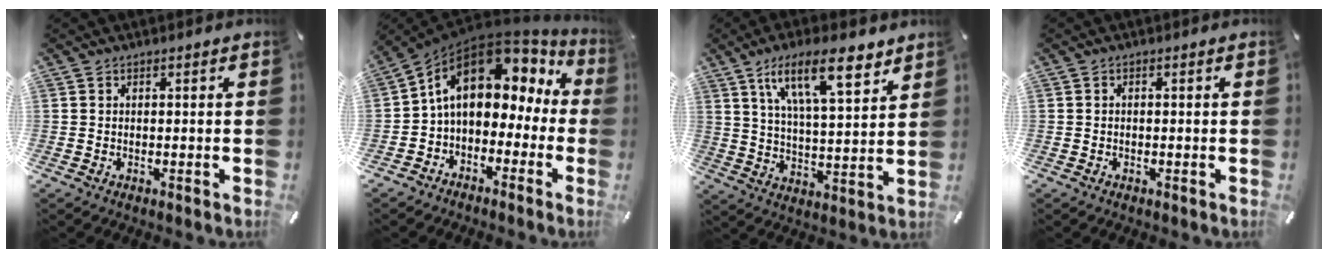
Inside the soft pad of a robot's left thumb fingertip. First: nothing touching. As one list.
[{"total": 12.9, "force": [3.9, 9.0, 8.4], "torque": [-0.140, -0.014, 0.069]}, {"total": 15.7, "force": [9.3, 5.8, 11.2], "torque": [-0.189, -0.027, 0.157]}, {"total": 0.0}]